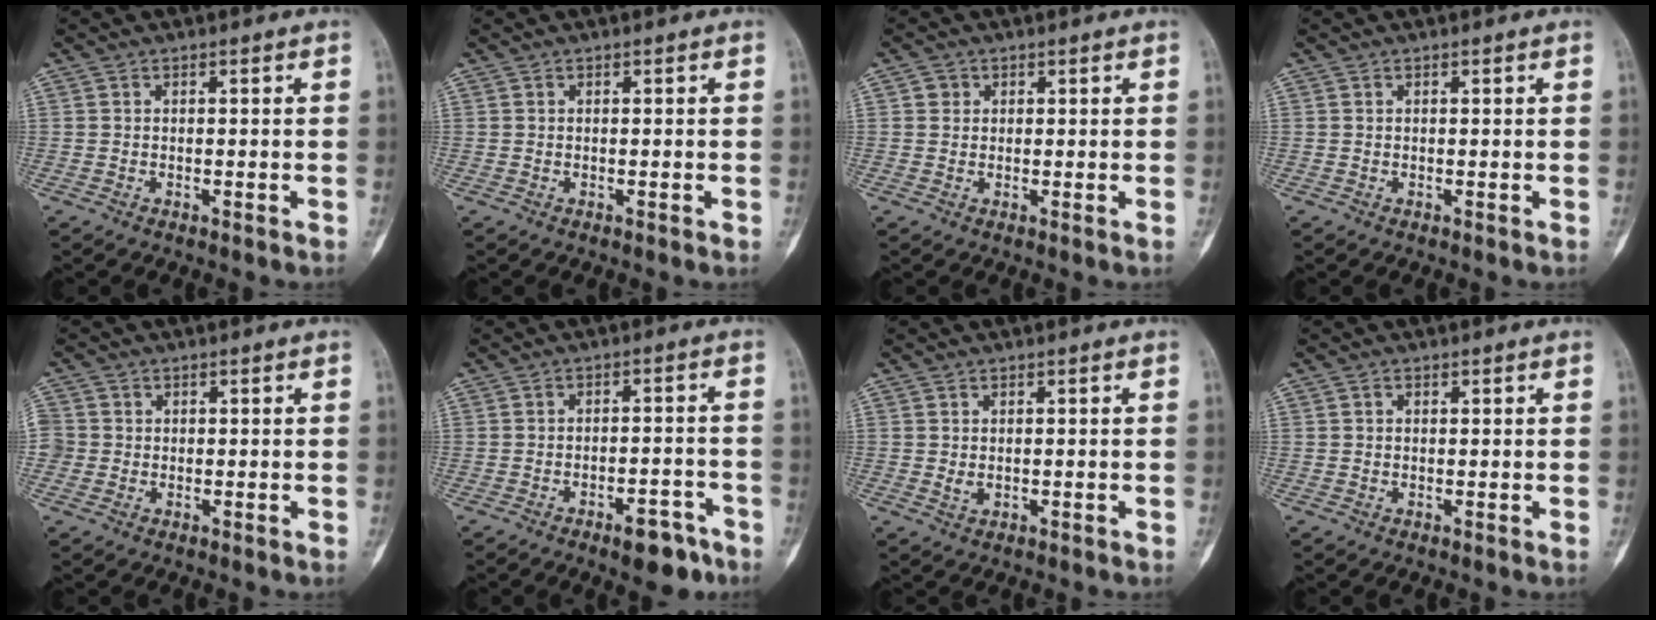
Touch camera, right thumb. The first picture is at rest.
{"total": 0.0}
{"total": 1.6, "force": [0.4, 1.6, 0.3], "torque": [0.011, 0.002, 0.001]}
{"total": 0.0}
{"total": 4.1, "force": [-0.1, 4.0, 0.8], "torque": [0.000, 0.007, -0.006]}
{"total": 7.4, "force": [-4.8, 3.2, 4.7], "torque": [-0.041, 0.036, -0.062]}
{"total": 1.6, "force": [-0.1, 1.2, 1.0], "torque": [-0.009, 0.000, 0.002]}
{"total": 0.7, "force": [0.2, 0.6, 0.2], "torque": [0.007, 0.002, 0.000]}